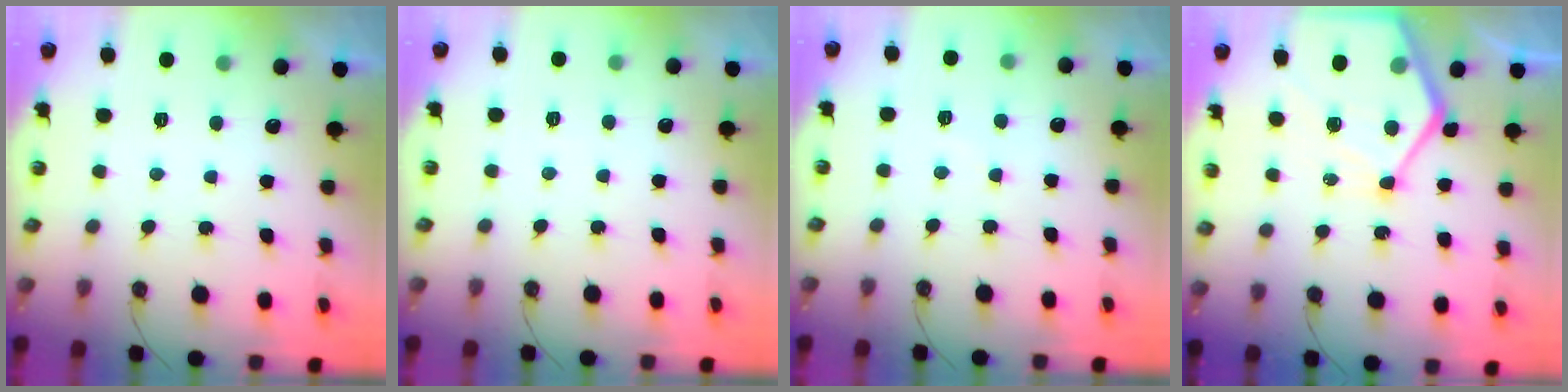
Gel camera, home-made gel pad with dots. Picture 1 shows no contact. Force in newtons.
{"total": 2.0, "press": 1.9, "slide": 0.5}
{"total": 3.2, "press": 3.2, "slide": 0.5}
{"total": 15.7, "press": 15.6, "slide": 1.3}